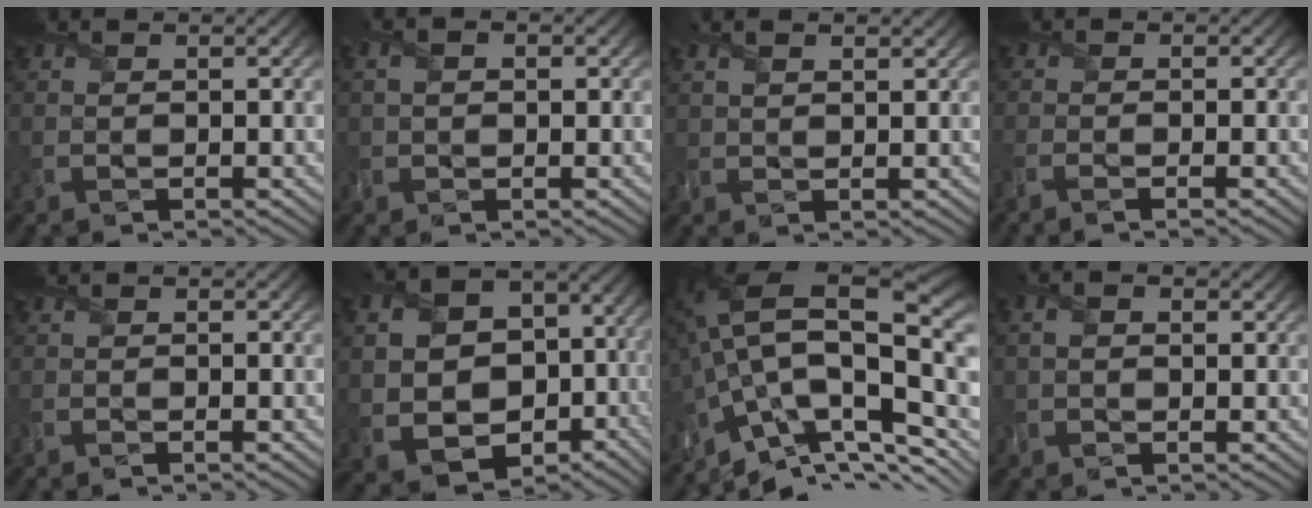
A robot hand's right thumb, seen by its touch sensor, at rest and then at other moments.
{"total": 2.3, "force": [0.3, 1.3, 1.8], "torque": [-0.039, 0.002, 0.008]}
{"total": 2.9, "force": [1.7, 0.8, 2.2], "torque": [-0.043, 0.005, 0.030]}
{"total": 1.8, "force": [-1.3, 0.0, 1.3], "torque": [-0.032, -0.004, -0.028]}
{"total": 0.7, "force": [-0.6, 0.1, 0.3], "torque": [-0.002, 0.001, -0.012]}
{"total": 13.9, "force": [-2.1, 10.6, 8.8], "torque": [-0.193, -0.030, -0.016]}
{"total": 16.1, "force": [-2.0, 8.3, 13.6], "torque": [-0.221, -0.011, -0.023]}
{"total": 2.1, "force": [0.0, 1.3, 1.7], "torque": [-0.037, 0.003, 0.001]}